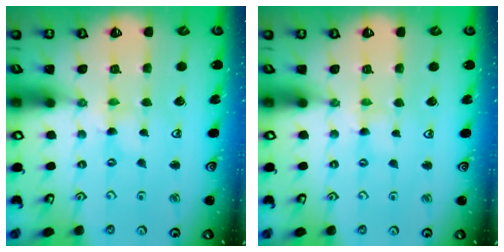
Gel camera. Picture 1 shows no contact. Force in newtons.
{"total": 1.5, "press": 1.5, "slide": 0.3}